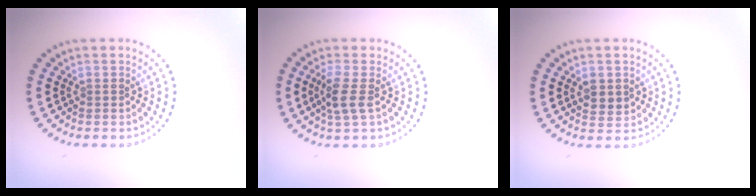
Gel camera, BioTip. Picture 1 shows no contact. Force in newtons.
{"total": 2.4, "press": 2.1, "slide": 1.1}
{"total": 1.8, "press": 1.7, "slide": 0.4}